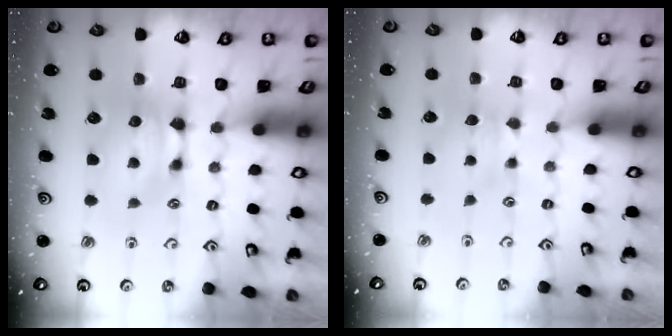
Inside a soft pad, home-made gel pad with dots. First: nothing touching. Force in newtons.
{"total": 2.0, "press": 1.9, "slide": 0.5}